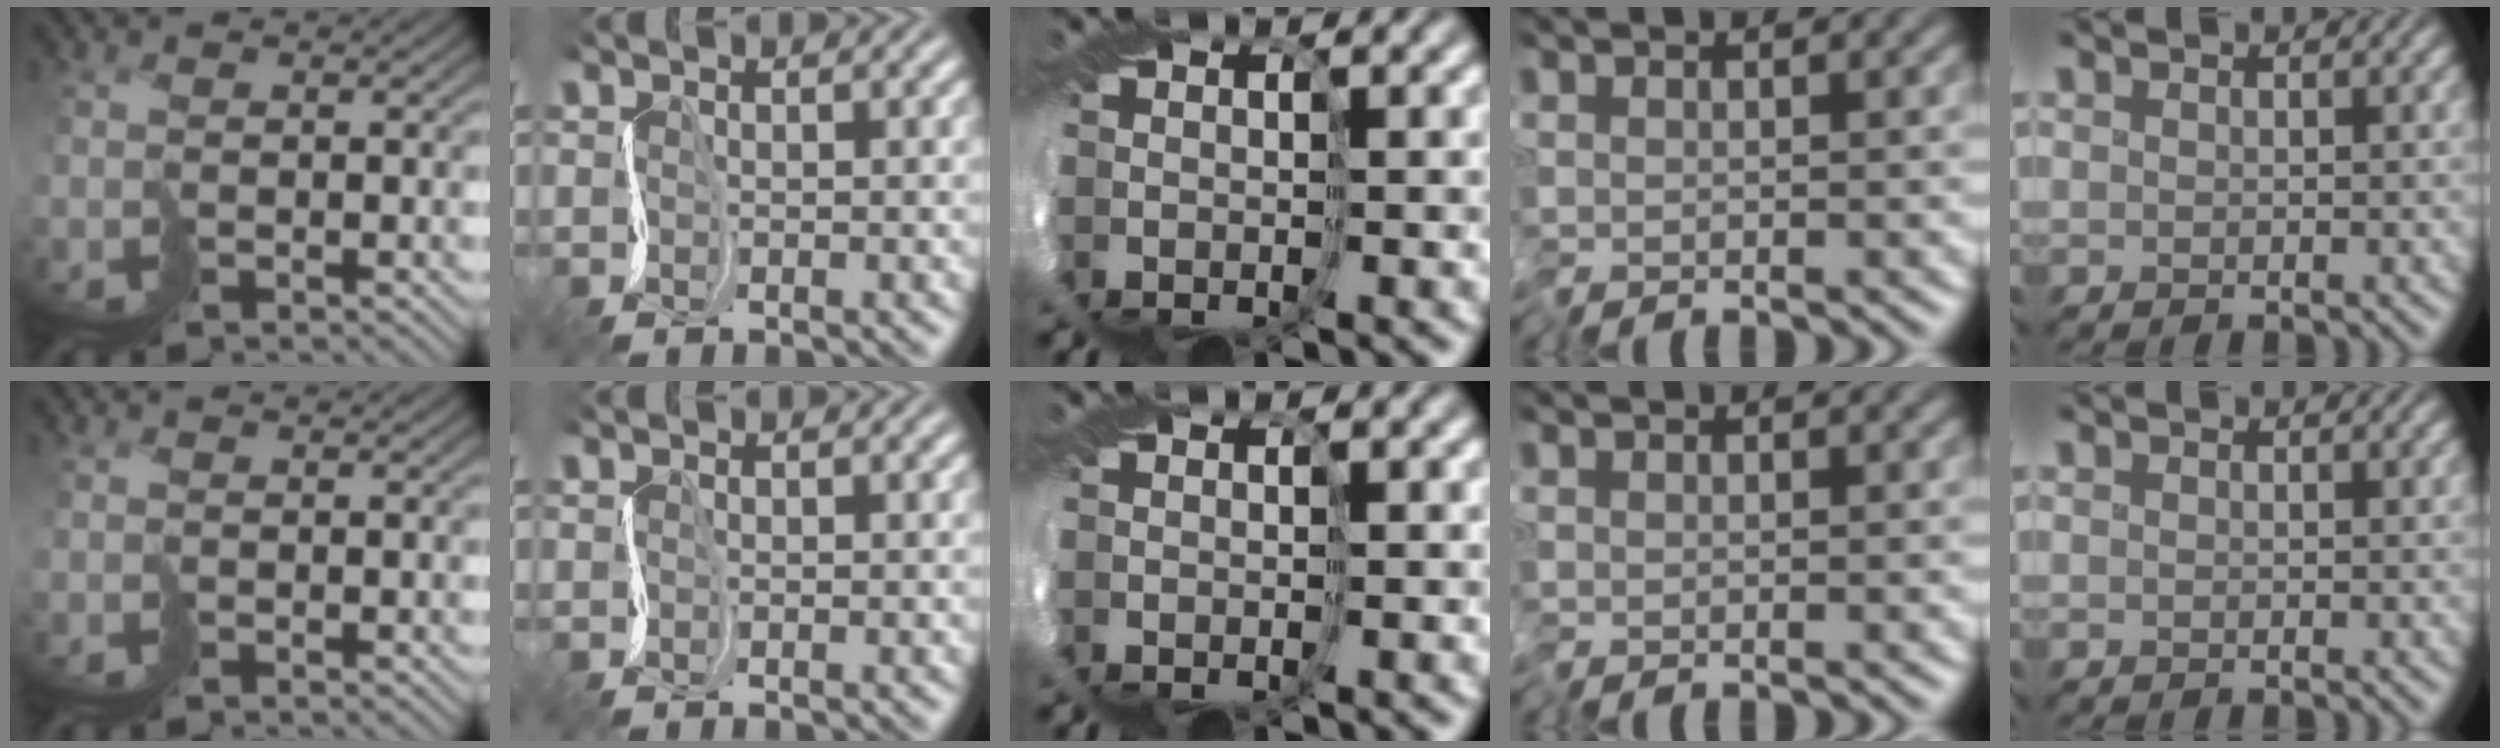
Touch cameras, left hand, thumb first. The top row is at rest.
{}